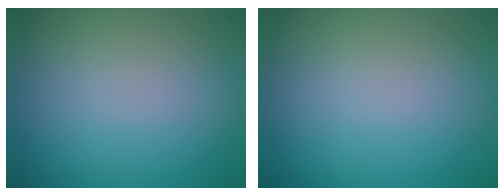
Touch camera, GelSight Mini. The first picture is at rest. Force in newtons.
{"total": 0.0}